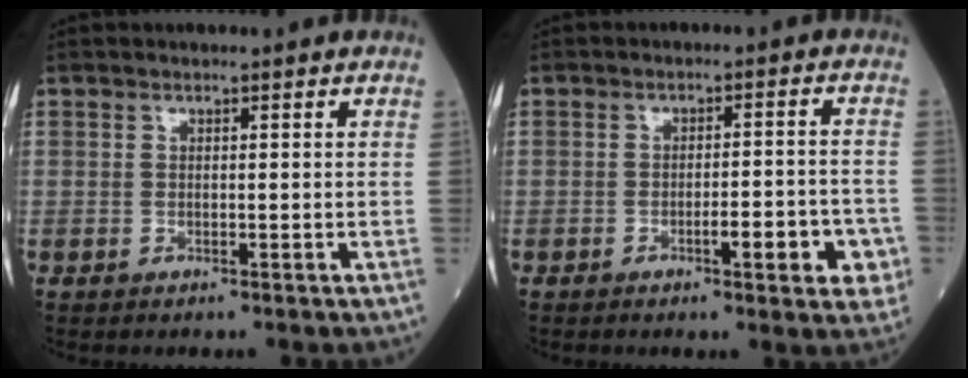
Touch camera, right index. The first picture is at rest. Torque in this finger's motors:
{"motor_torque": [0.53, -0.34, 0.31, 0.09]}